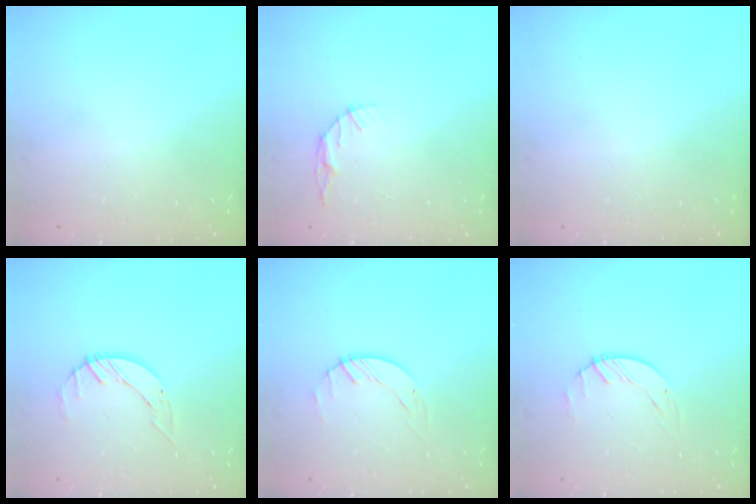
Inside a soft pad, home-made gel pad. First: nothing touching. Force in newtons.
{"total": 3.8, "press": 3.7, "slide": 0.4}
{"total": 0.0}
{"total": 2.7, "press": 2.7, "slide": 0.3}
{"total": 0.6, "press": 0.6, "slide": 0.2}
{"total": 0.6, "press": 0.6, "slide": 0.2}